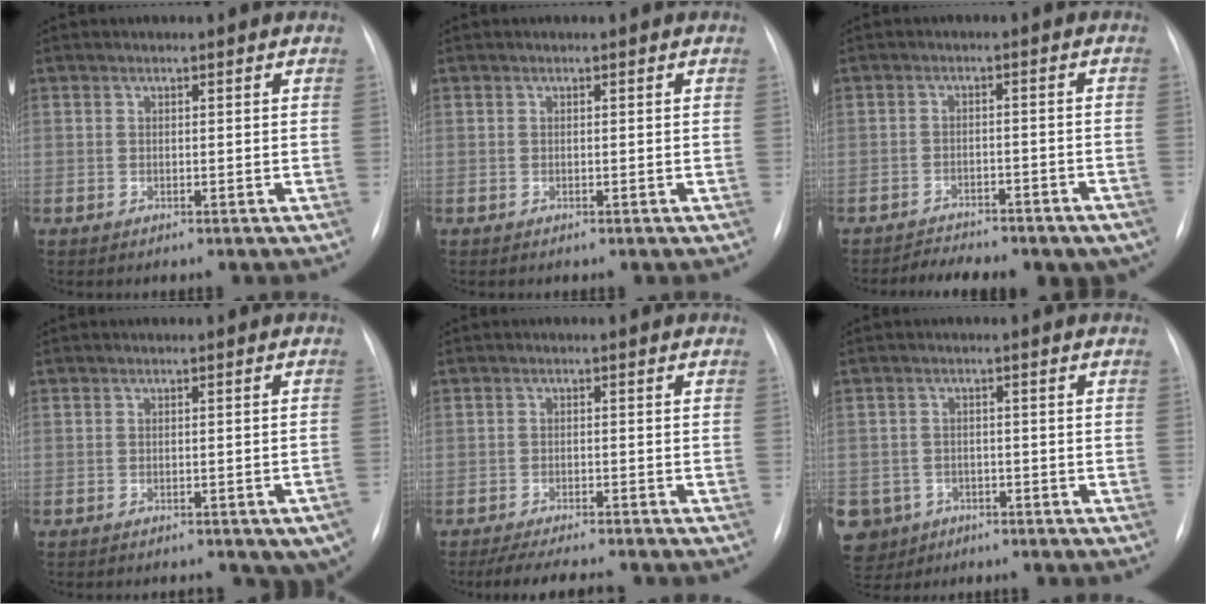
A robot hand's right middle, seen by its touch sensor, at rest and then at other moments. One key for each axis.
{"total": 0.0}
{"total": 11.5, "fx": -9.5, "fy": 3.6, "fz": 5.4, "tx": -0.071, "ty": 0.010, "tz": -0.119}
{"total": 9.9, "fx": -7.6, "fy": 3.1, "fz": 5.6, "tx": -0.066, "ty": -0.002, "tz": -0.081}
{"total": 9.1, "fx": -8.3, "fy": 1.3, "fz": 3.6, "tx": -0.058, "ty": -0.011, "tz": -0.121}
{"total": 10.1, "fx": -4.8, "fy": 8.6, "fz": 2.1, "tx": -0.082, "ty": 0.002, "tz": -0.068}